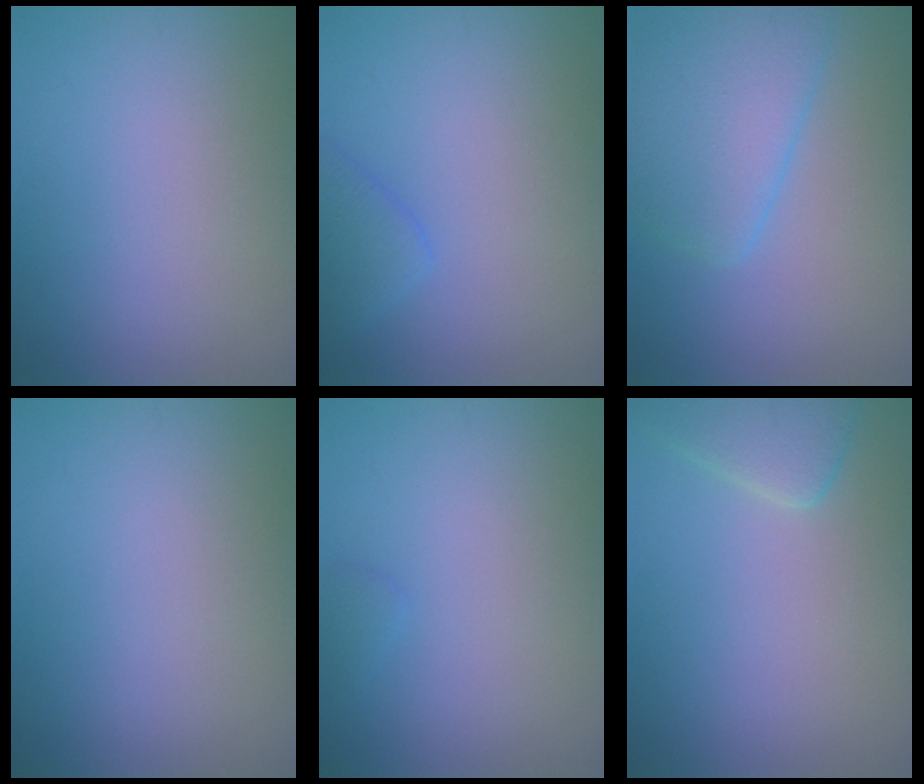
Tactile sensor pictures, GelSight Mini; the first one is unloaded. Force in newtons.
{"total": 2.0, "press": 1.9, "slide": 0.0}
{"total": 5.5, "press": 5.5, "slide": 0.3}
{"total": 0.0}
{"total": 0.6, "press": 0.6, "slide": 0.0}
{"total": 3.0, "press": 3.0, "slide": 0.3}